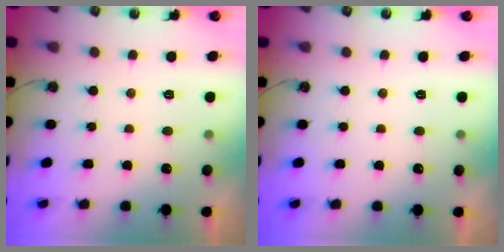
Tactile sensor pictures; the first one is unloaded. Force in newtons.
{"total": 0.0}